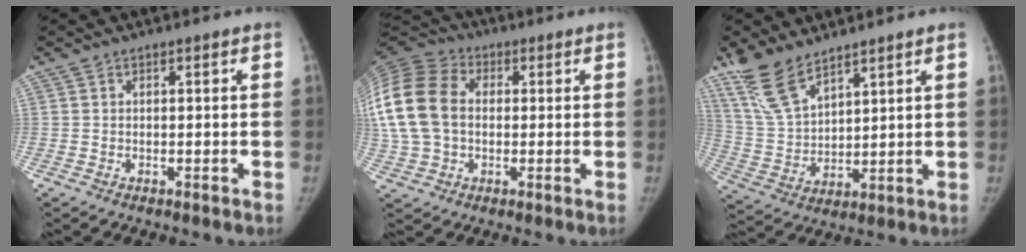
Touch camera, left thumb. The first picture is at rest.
{"total": 20.5, "force": [1.7, 15.1, 13.7], "torque": [-0.326, 0.033, 0.033]}
{"total": 11.2, "force": [8.3, 4.6, 6.0], "torque": [-0.114, -0.035, 0.182]}